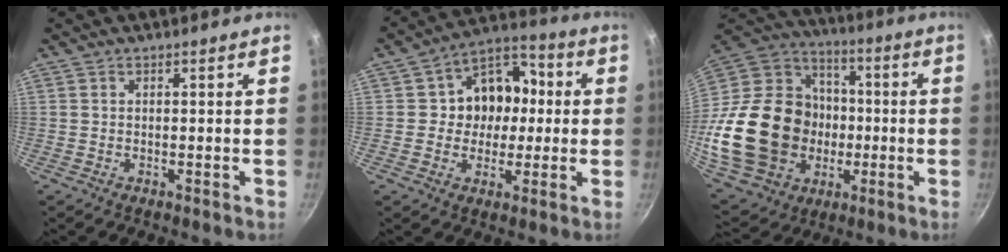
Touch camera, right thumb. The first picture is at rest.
{"total": 12.4, "force": [0.6, 10.5, 6.5], "torque": [-0.050, 0.024, -0.006]}
{"total": 31.2, "force": [-4.3, 24.6, 18.7], "torque": [-0.338, 0.032, -0.047]}